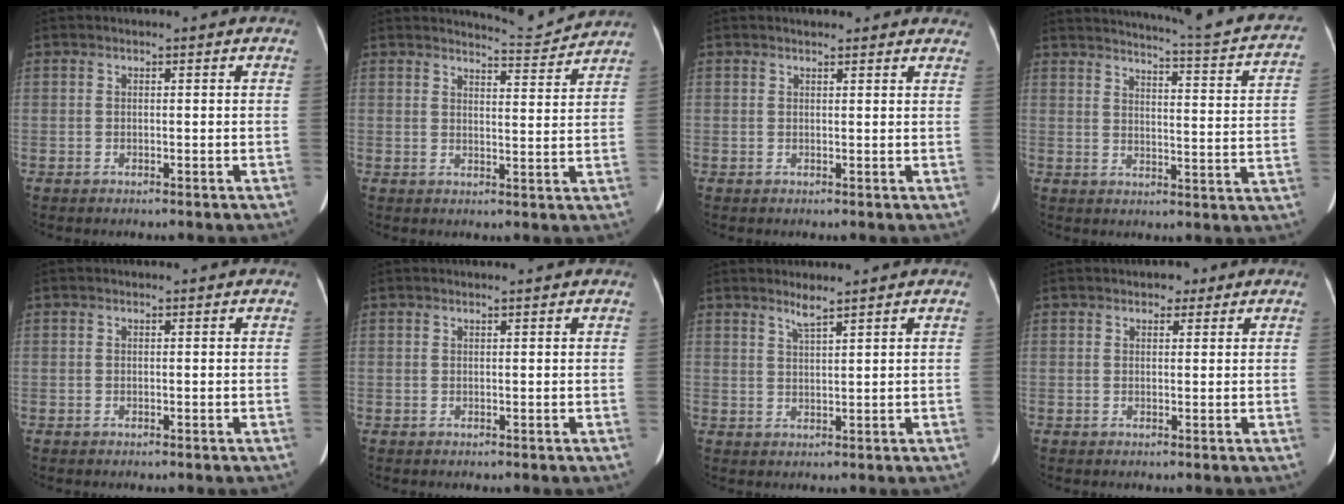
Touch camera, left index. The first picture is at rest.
{"total": 5.3, "force": [5.2, -0.8, -0.7], "torque": [-0.006, -0.020, 0.073]}
{"total": 5.7, "force": [5.0, 2.2, 1.4], "torque": [0.004, 0.017, 0.046]}
{"total": 21.3, "force": [19.3, 0.9, 9.0], "torque": [-0.124, -0.058, 0.218]}
{"total": 0.0}
{"total": 1.0, "force": [0.9, 0.0, 0.4], "torque": [-0.010, 0.011, 0.017]}
{"total": 1.9, "force": [1.6, -0.4, 0.9], "torque": [-0.022, -0.005, 0.035]}
{"total": 1.9, "force": [1.2, 1.2, 0.9], "torque": [-0.011, 0.004, 0.015]}